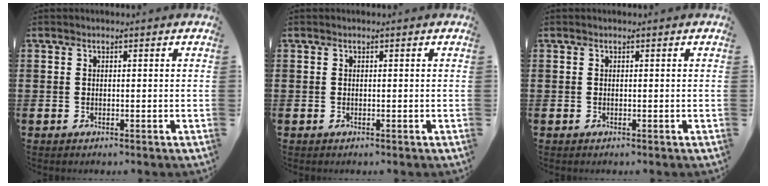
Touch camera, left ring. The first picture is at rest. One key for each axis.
{"total": 0.0}
{"total": 0.0}